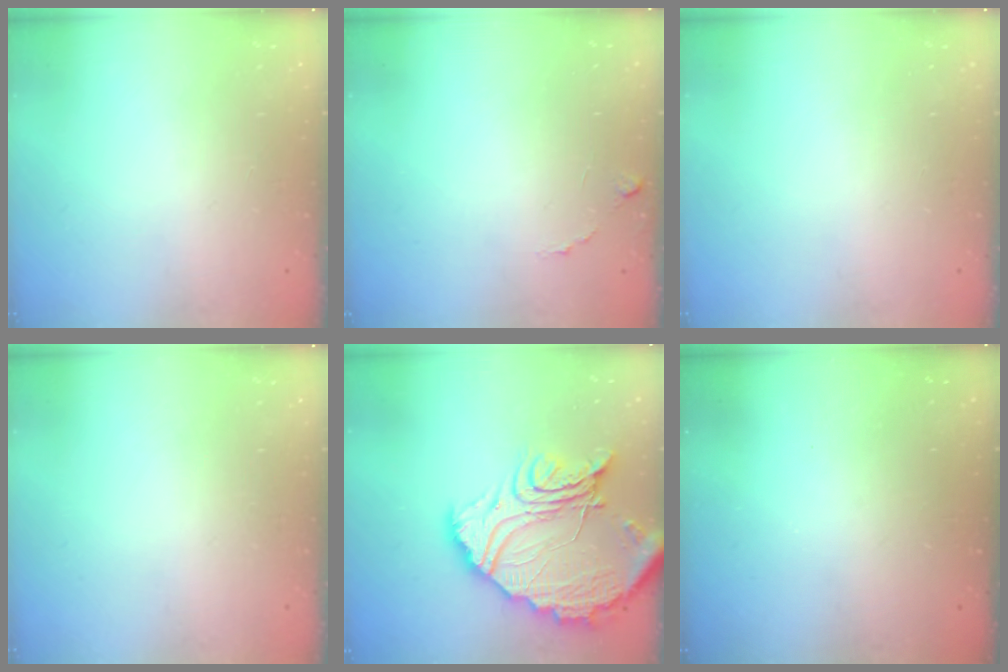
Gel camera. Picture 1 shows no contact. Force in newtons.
{"total": 5.2, "press": 5.2, "slide": 0.4}
{"total": 0.0}
{"total": 0.0}
{"total": 22.2, "press": 22.0, "slide": 2.2}
{"total": 3.0, "press": 3.0, "slide": 0.1}